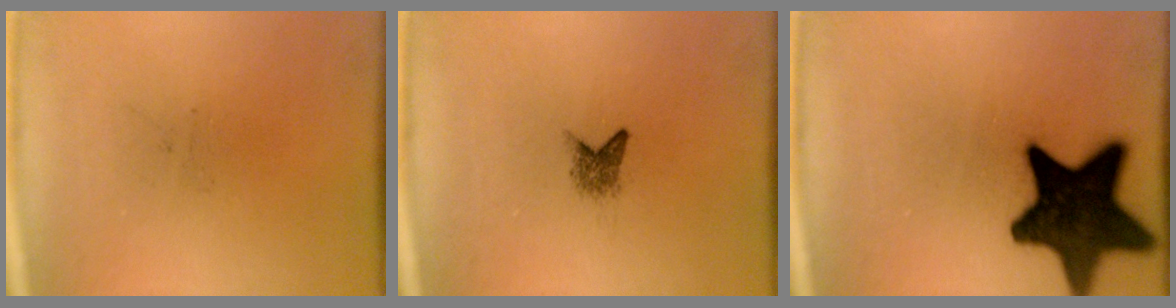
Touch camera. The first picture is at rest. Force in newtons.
{"total": 1.8}
{"total": 17.3}